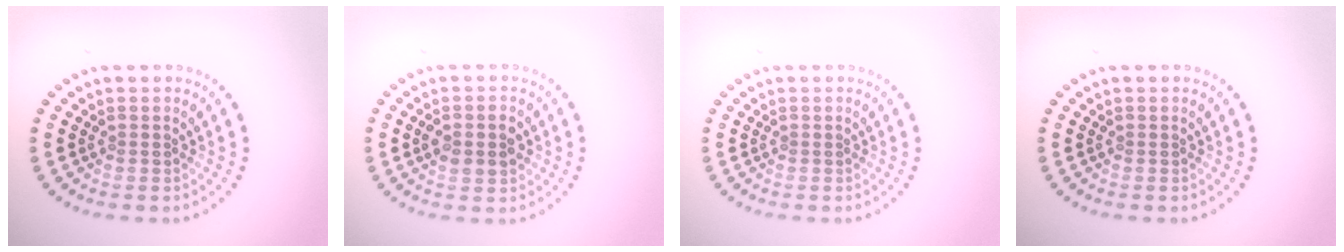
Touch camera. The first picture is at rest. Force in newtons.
{"total": 2.8, "press": 2.8, "slide": 0.1}
{"total": 0.0}
{"total": 0.0}